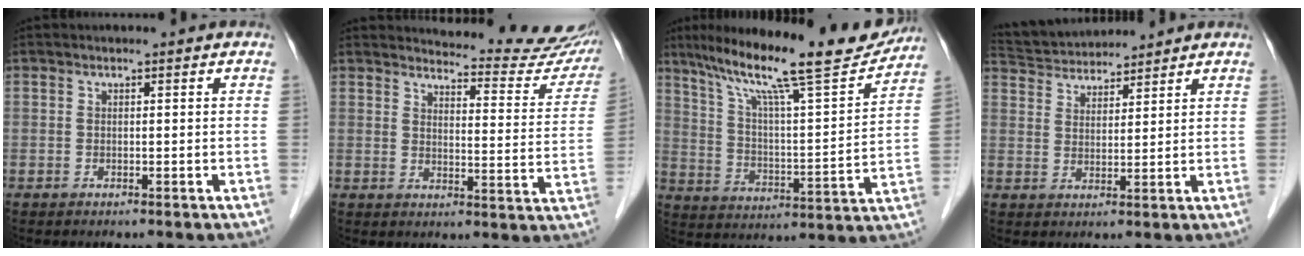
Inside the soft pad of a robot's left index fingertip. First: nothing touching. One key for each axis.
{"total": 17.9, "fx": 17.3, "fy": 2.5, "fz": 3.6, "tx": -0.027, "ty": -0.092, "tz": 0.181}
{"total": 20.6, "fx": 17.0, "fy": 1.7, "fz": 11.5, "tx": -0.194, "ty": 0.005, "tz": 0.263}
{"total": 9.0, "fx": 8.7, "fy": 1.6, "fz": 1.8, "tx": -0.040, "ty": 0.032, "tz": 0.152}